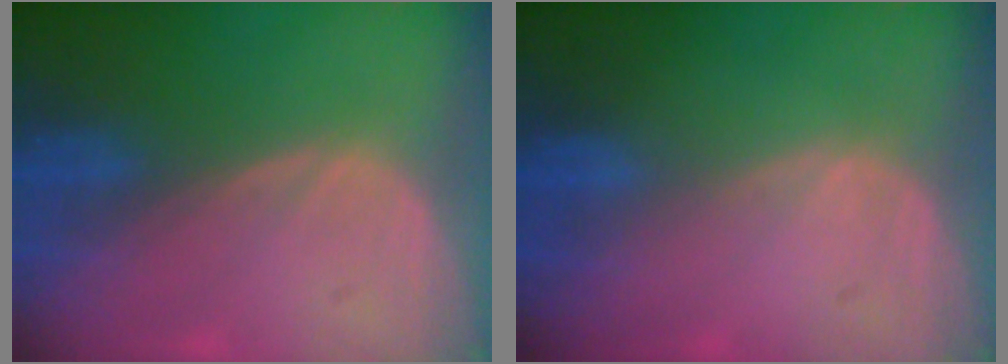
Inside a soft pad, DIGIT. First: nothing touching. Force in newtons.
{"total": 0.0}